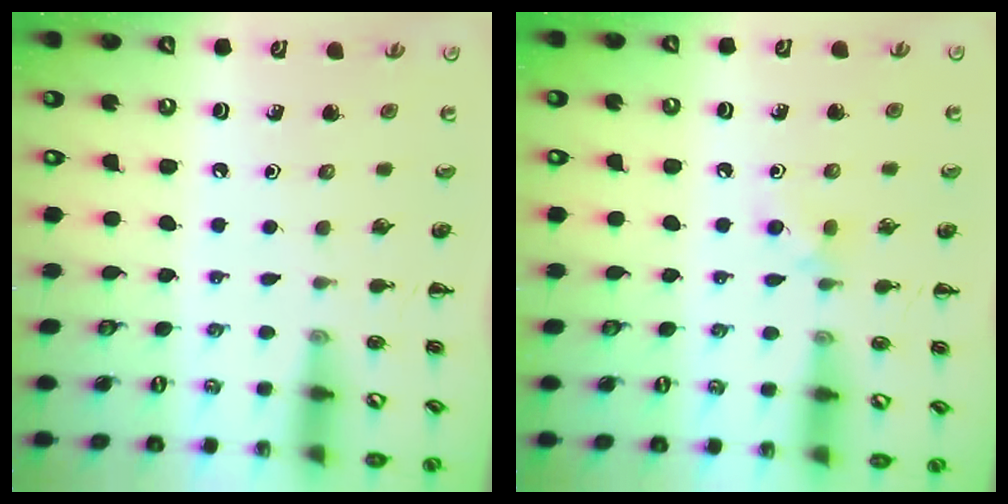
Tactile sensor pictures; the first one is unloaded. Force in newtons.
{"total": 4.1, "press": 3.9, "slide": 1.3}